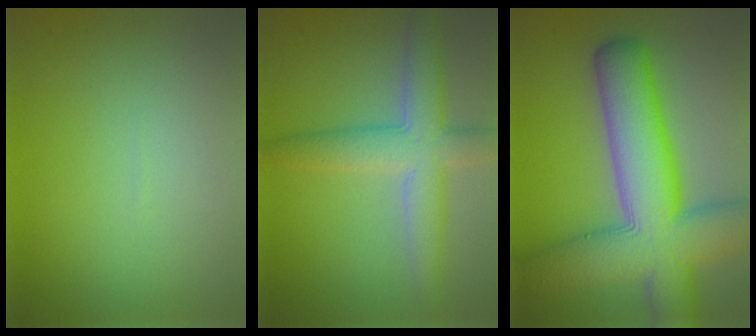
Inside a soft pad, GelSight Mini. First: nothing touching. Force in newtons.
{"total": 5.7, "press": 5.7, "slide": 0.2}
{"total": 12.7, "press": 12.6, "slide": 0.7}